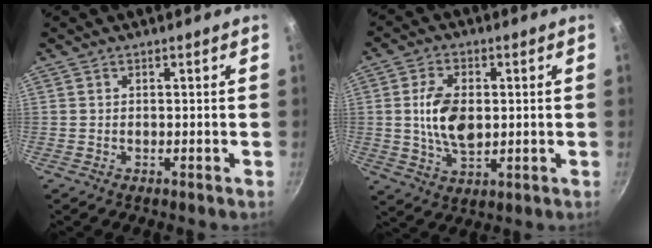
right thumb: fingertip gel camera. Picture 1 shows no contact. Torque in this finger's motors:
{"motor_torque": [1.33, 1.12, 0.99, -0.19, 0.09]}